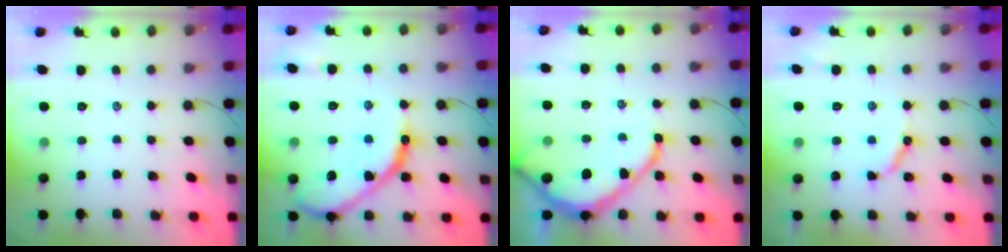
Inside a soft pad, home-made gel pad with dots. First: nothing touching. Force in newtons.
{"total": 19.2, "press": 19.1, "slide": 1.7}
{"total": 12.2, "press": 12.1, "slide": 1.4}
{"total": 7.2, "press": 7.2, "slide": 0.5}